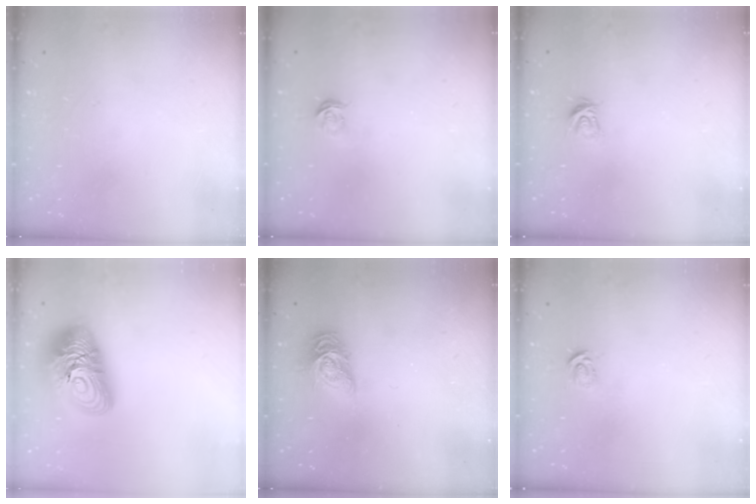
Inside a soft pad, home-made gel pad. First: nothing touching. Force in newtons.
{"total": 2.4, "press": 2.4, "slide": 0.2}
{"total": 4.9, "press": 4.9, "slide": 0.5}
{"total": 17.8, "press": 17.7, "slide": 1.3}
{"total": 10.1, "press": 10.0, "slide": 0.6}
{"total": 2.9, "press": 2.9, "slide": 0.2}